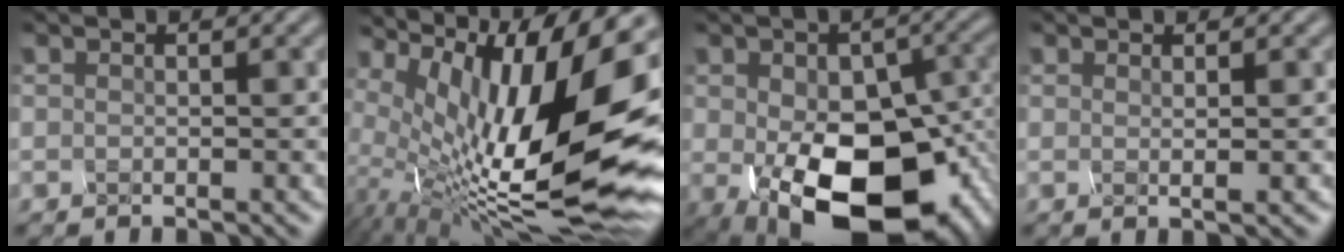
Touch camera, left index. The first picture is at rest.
{"total": 17.5, "force": [2.6, 6.5, 16.0], "torque": [-0.260, -0.003, 0.057]}
{"total": 14.7, "force": [-4.5, 8.6, 11.0], "torque": [-0.182, -0.044, -0.033]}
{"total": 1.0, "force": [0.3, 0.0, 0.9], "torque": [-0.019, 0.007, 0.001]}